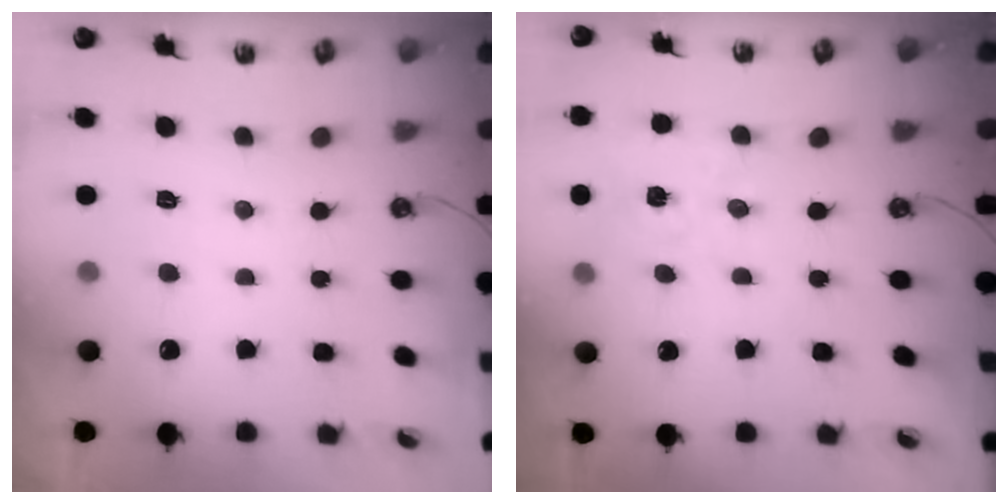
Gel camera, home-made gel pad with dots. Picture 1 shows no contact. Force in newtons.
{"total": 1.6, "press": 1.6, "slide": 0.2}